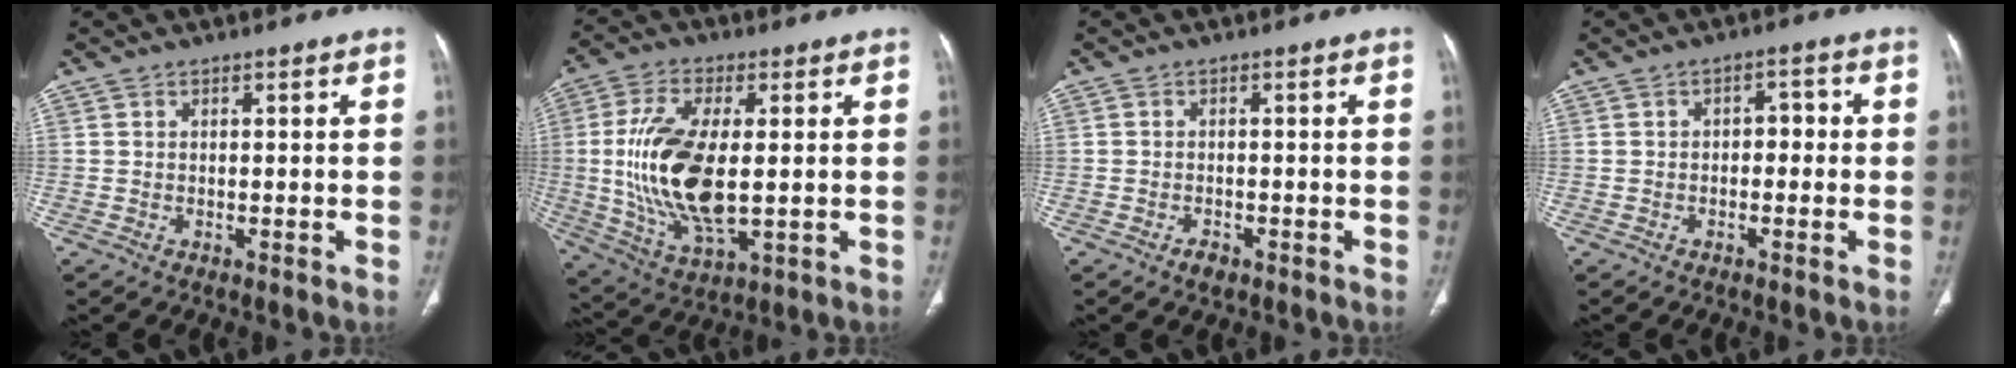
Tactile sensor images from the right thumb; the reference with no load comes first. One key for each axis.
{"total": 17.6, "fx": 0.2, "fy": 7.7, "fz": 15.8, "tx": -0.324, "ty": -0.016, "tz": 0.014}
{"total": 1.7, "fx": -1.1, "fy": 1.0, "fz": 0.8, "tx": -0.015, "ty": 0.005, "tz": -0.017}
{"total": 2.9, "fx": -0.3, "fy": 1.9, "fz": 2.2, "tx": -0.015, "ty": 0.015, "tz": -0.012}